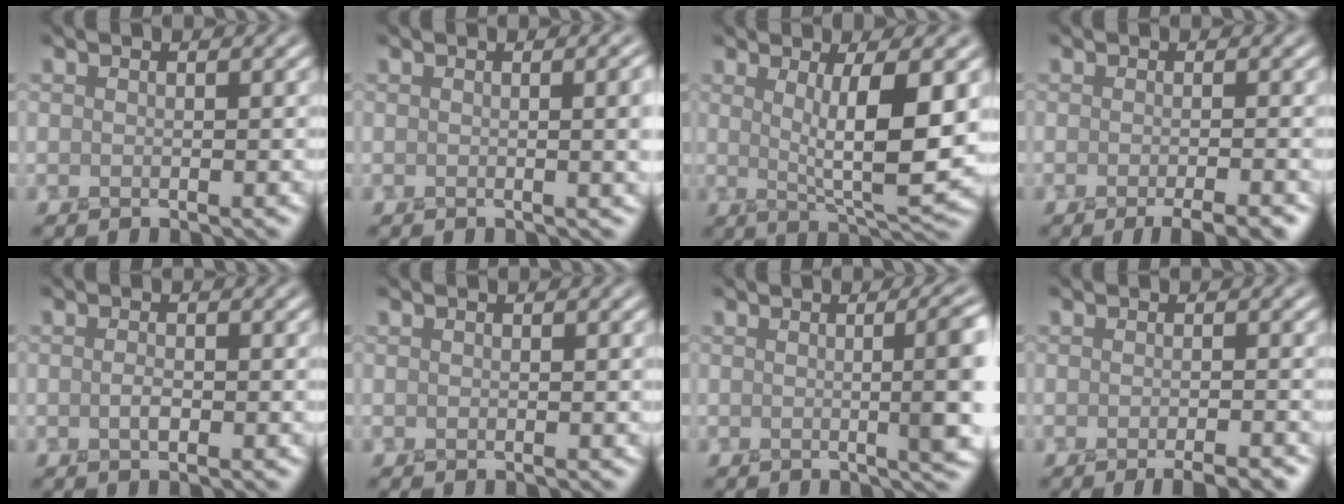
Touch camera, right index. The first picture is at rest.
{"total": 3.6, "force": [0.3, 1.3, 3.3], "torque": [-0.026, 0.007, 0.003]}
{"total": 6.7, "force": [1.0, 1.5, 6.4], "torque": [-0.097, -0.013, 0.022]}
{"total": 3.0, "force": [-1.4, 0.5, 2.6], "torque": [-0.023, -0.002, -0.023]}
{"total": 0.7, "force": [-0.4, 0.3, 0.5], "torque": [-0.013, -0.002, -0.008]}
{"total": 0.0}
{"total": 7.1, "force": [0.3, 2.1, 6.8], "torque": [-0.052, 0.013, 0.002]}
{"total": 2.4, "force": [-1.4, 0.4, 1.9], "torque": [-0.015, -0.002, -0.023]}